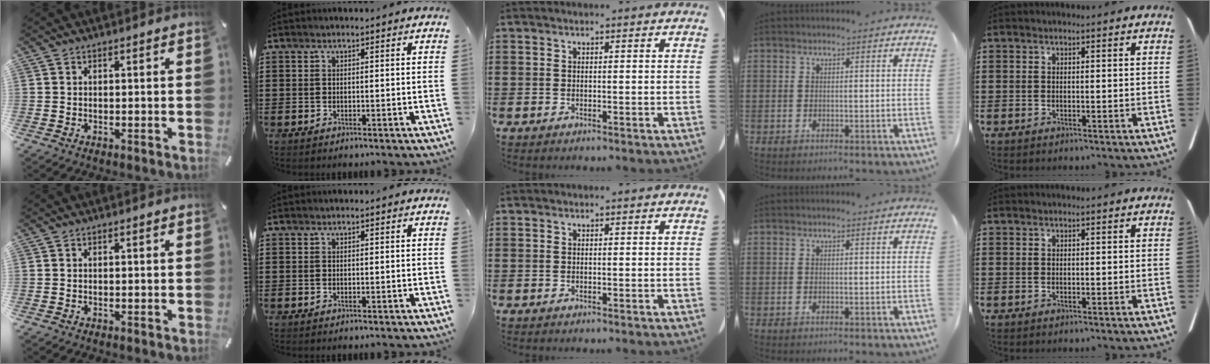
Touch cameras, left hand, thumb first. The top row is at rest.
{}